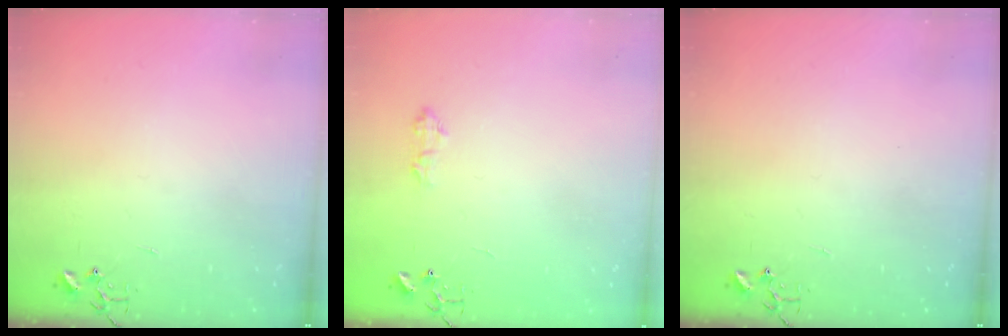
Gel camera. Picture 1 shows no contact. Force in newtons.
{"total": 5.9, "press": 5.9, "slide": 0.8}
{"total": 0.0}